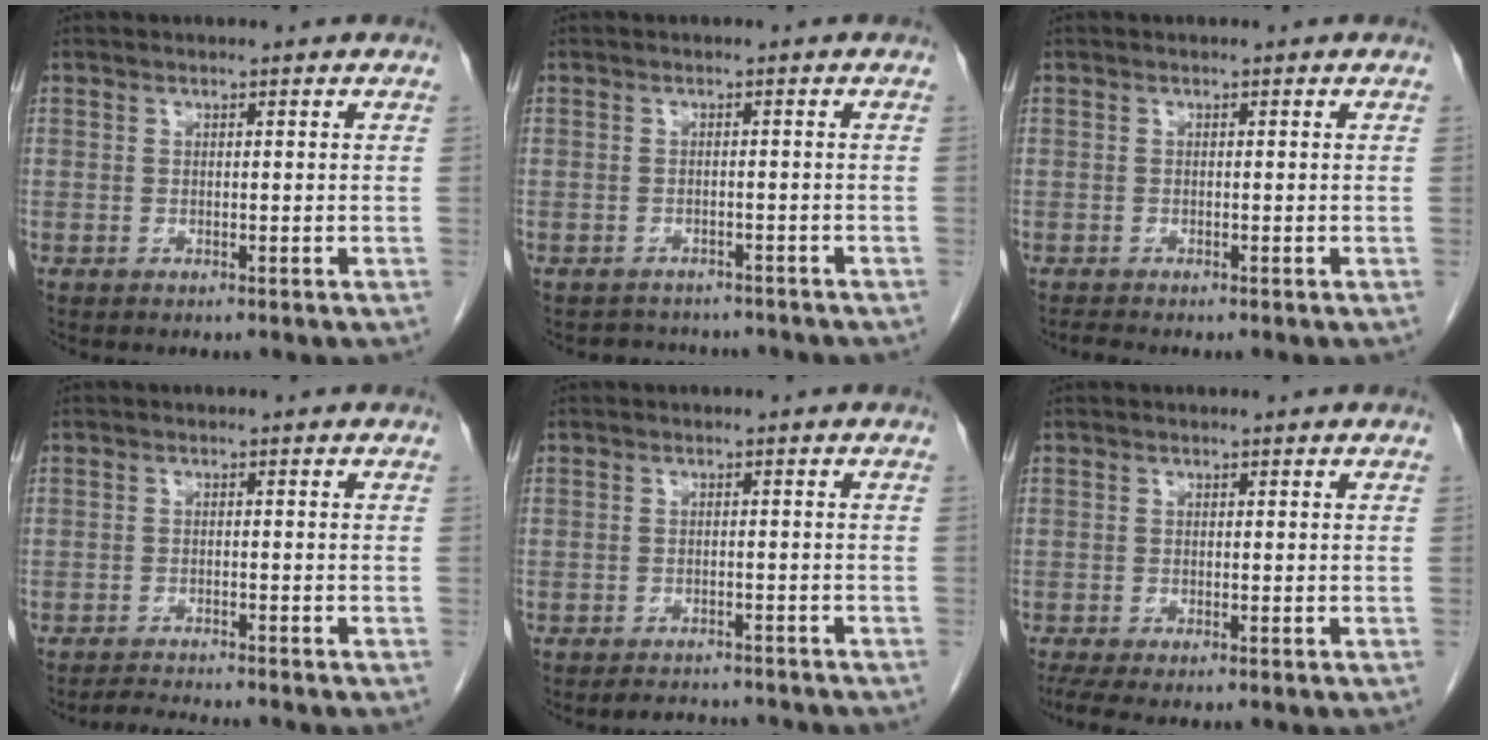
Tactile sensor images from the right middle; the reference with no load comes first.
{"total": 6.1, "force": [-5.6, 2.2, 0.9], "torque": [-0.010, 0.005, -0.066]}
{"total": 0.8, "force": [-0.8, -0.1, 0.2], "torque": [-0.012, -0.005, -0.015]}
{"total": 4.0, "force": [-3.8, -0.5, 1.1], "torque": [-0.020, -0.017, -0.062]}
{"total": 5.2, "force": [-5.0, 1.0, 0.9], "torque": [-0.011, -0.003, -0.066]}
{"total": 3.0, "force": [-2.2, 0.4, 2.1], "torque": [-0.042, -0.010, -0.041]}